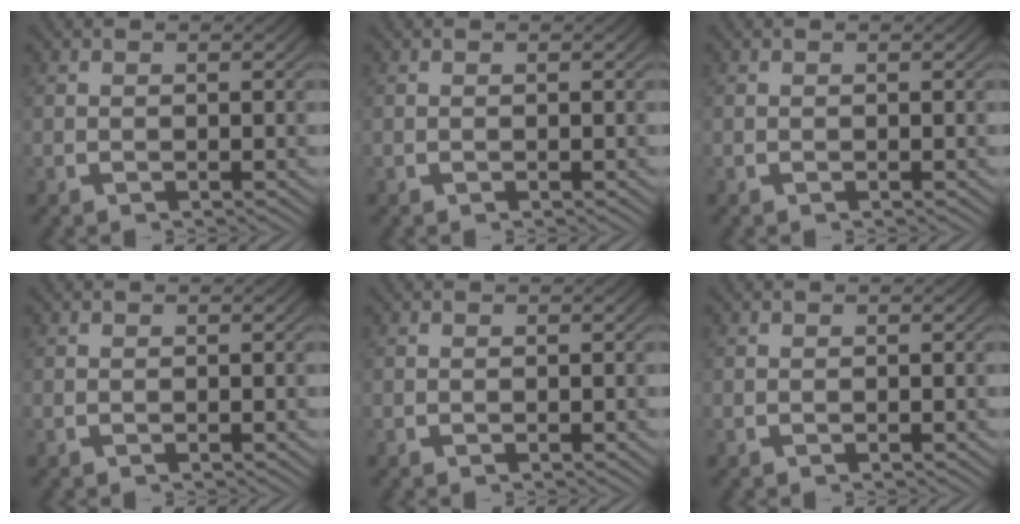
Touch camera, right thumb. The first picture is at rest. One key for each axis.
{"total": 0.0}
{"total": 0.0}
{"total": 0.0}
{"total": 0.0}
{"total": 0.0}